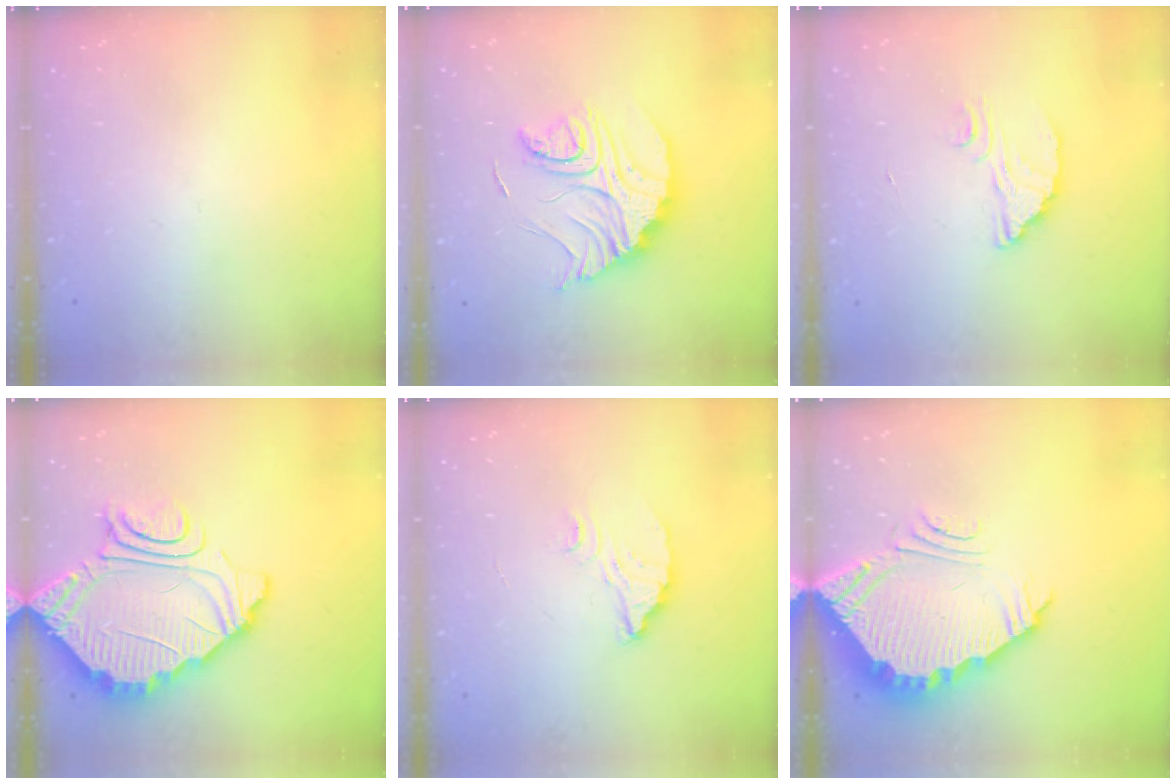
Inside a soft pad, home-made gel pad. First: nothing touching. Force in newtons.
{"total": 15.8, "press": 15.8, "slide": 1.3}
{"total": 2.9, "press": 2.9, "slide": 0.0}
{"total": 10.6, "press": 10.5, "slide": 0.9}
{"total": 4.6, "press": 4.6, "slide": 0.3}
{"total": 5.8, "press": 5.8, "slide": 0.5}